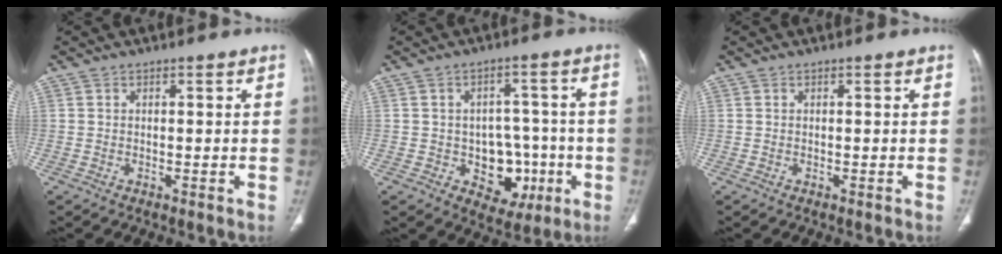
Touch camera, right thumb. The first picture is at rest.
{"total": 9.9, "force": [-2.5, 7.5, 5.9], "torque": [-0.031, 0.025, -0.023]}
{"total": 0.0}